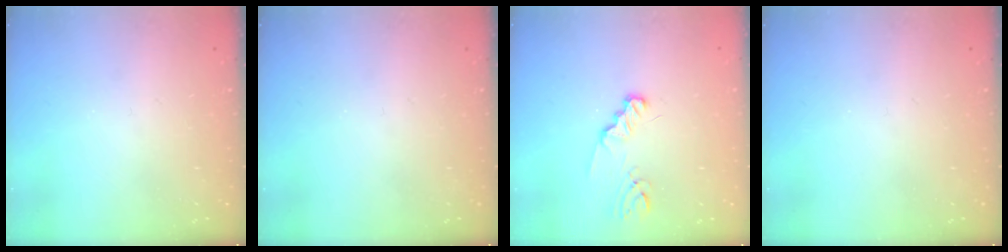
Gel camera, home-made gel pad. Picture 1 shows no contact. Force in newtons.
{"total": 0.0}
{"total": 2.4, "press": 2.4, "slide": 0.3}
{"total": 0.0}